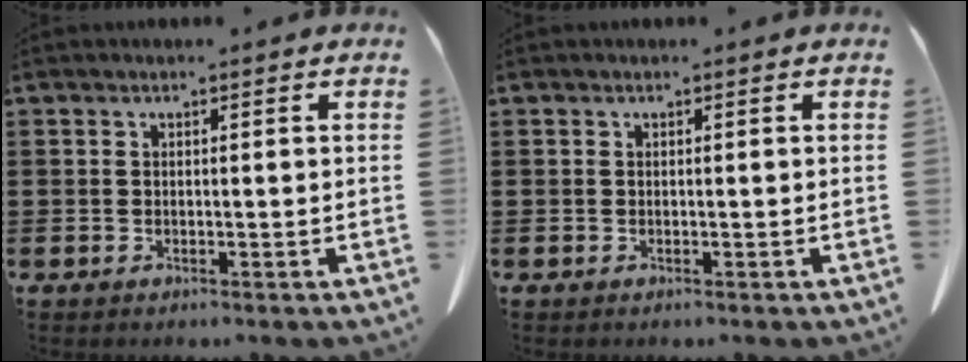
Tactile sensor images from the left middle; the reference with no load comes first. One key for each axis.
{"total": 0.0}